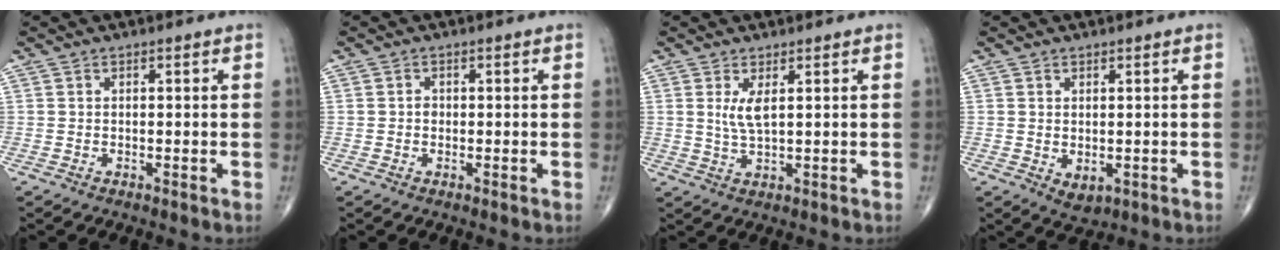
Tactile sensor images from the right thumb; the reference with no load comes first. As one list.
[{"total": 1.0, "force": [-0.1, 0.8, 0.5], "torque": [-0.001, 0.004, -0.004]}, {"total": 3.4, "force": [1.1, 0.8, 3.1], "torque": [-0.067, -0.013, 0.028]}, {"total": 2.9, "force": [-0.3, 2.0, 2.1], "torque": [-0.027, -0.006, 0.007]}]